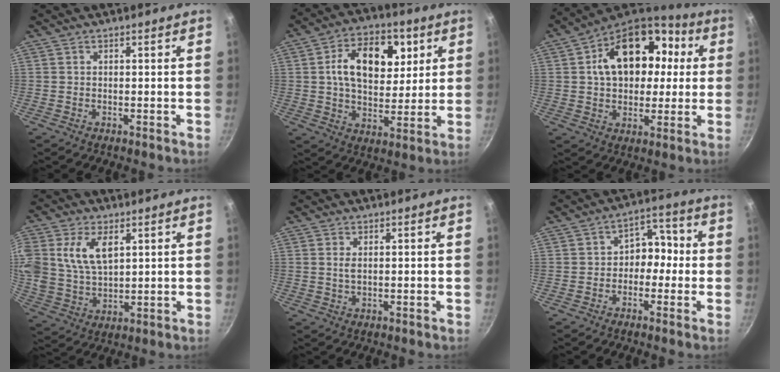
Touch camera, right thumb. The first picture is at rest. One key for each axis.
{"total": 16.3, "fx": 4.5, "fy": 10.3, "fz": 11.8, "tx": -0.154, "ty": -0.002, "tz": 0.073}
{"total": 19.8, "fx": 3.6, "fy": 13.2, "fz": 14.3, "tx": -0.177, "ty": 0.027, "tz": 0.050}
{"total": 11.5, "fx": 3.9, "fy": 6.8, "fz": 8.4, "tx": -0.159, "ty": -0.006, "tz": 0.083}
{"total": 1.5, "fx": 0.3, "fy": 0.7, "fz": 1.3, "tx": -0.028, "ty": 0.000, "tz": 0.012}
{"total": 7.0, "fx": -0.7, "fy": 5.2, "fz": 4.7, "tx": -0.026, "ty": 0.035, "tz": -0.026}